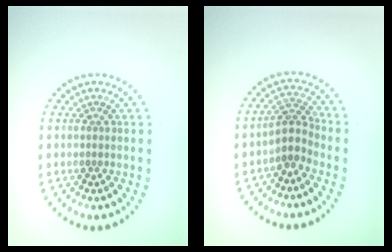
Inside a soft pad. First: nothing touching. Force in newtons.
{"total": 2.5, "press": 2.0, "slide": 1.6}